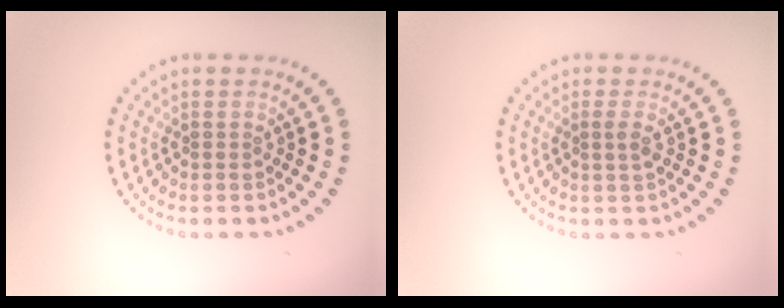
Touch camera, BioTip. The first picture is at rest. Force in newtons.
{"total": 0.9, "press": 0.8, "slide": 0.4}